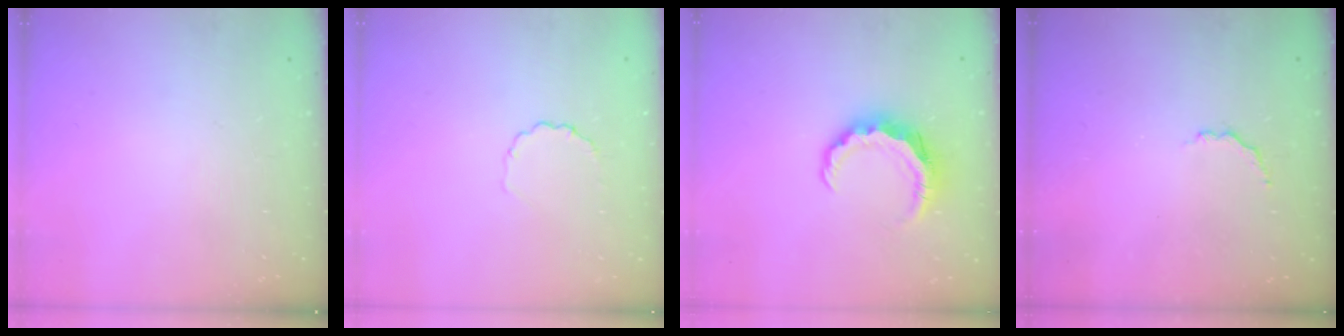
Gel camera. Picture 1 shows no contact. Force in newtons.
{"total": 2.7, "press": 2.5, "slide": 1.0}
{"total": 8.4, "press": 8.3, "slide": 1.3}
{"total": 2.6, "press": 2.4, "slide": 1.0}